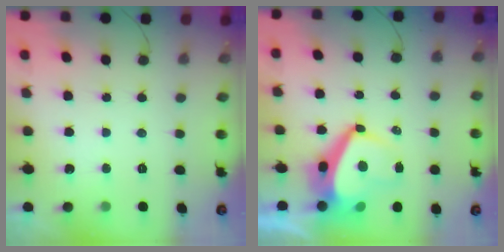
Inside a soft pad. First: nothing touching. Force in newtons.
{"total": 8.8, "press": 8.7, "slide": 1.4}